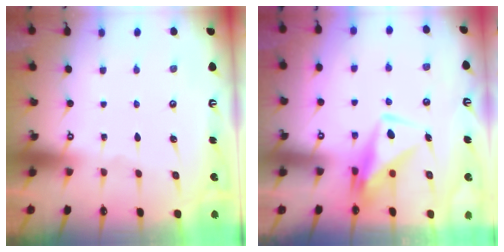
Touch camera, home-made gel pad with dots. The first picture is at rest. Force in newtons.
{"total": 11.4, "press": 11.3, "slide": 0.9}